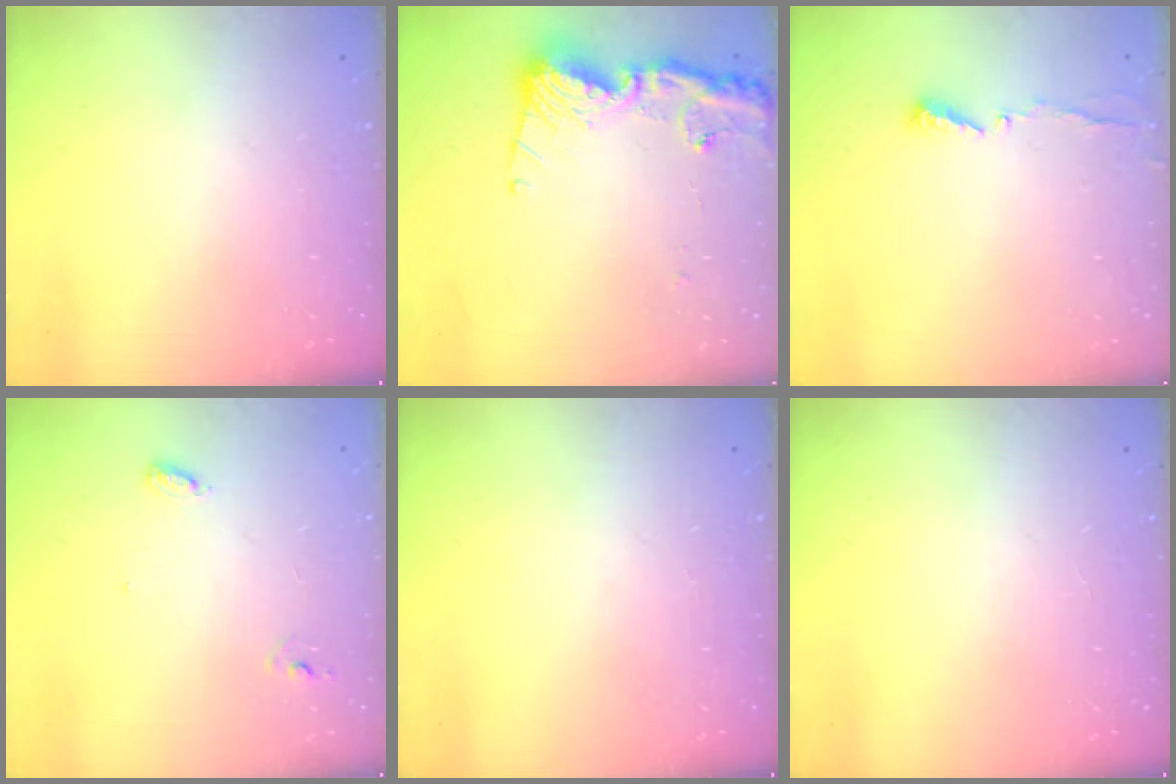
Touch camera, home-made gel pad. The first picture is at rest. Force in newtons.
{"total": 14.4, "press": 14.3, "slide": 1.9}
{"total": 4.8, "press": 4.8, "slide": 0.3}
{"total": 5.0, "press": 5.0, "slide": 0.4}
{"total": 0.0}
{"total": 0.0}